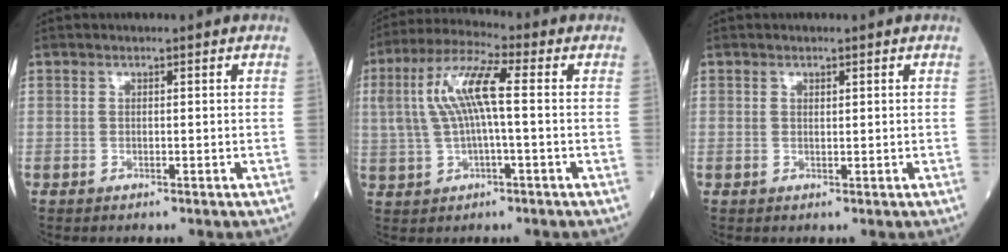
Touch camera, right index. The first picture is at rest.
{"total": 9.6, "force": [1.2, 2.0, 9.3], "torque": [-0.200, 0.028, 0.021]}
{"total": 0.5, "force": [0.4, 0.2, 0.3], "torque": [-0.006, -0.003, 0.007]}